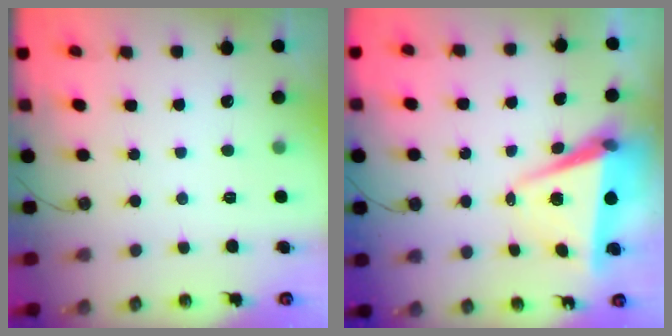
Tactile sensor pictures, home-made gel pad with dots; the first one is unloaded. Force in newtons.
{"total": 7.2, "press": 5.8, "slide": 4.4}